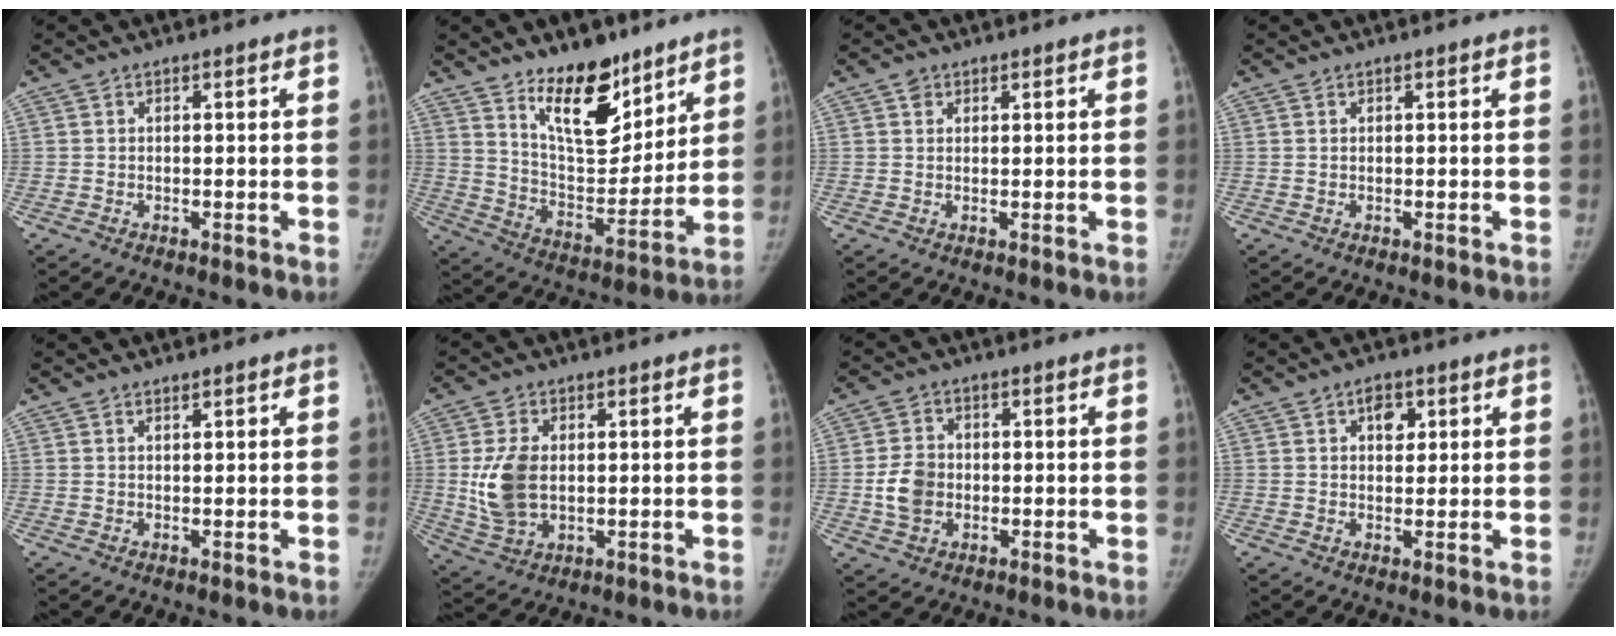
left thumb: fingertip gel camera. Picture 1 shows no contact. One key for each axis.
{"total": 15.6, "fx": 10.8, "fy": 7.0, "fz": 8.9, "tx": -0.092, "ty": -0.090, "tz": 0.190}
{"total": 1.5, "fx": 0.8, "fy": 1.2, "fz": 0.4, "tx": 0.005, "ty": -0.003, "tz": 0.011}
{"total": 0.0}
{"total": 0.7, "fx": 0.6, "fy": 0.2, "fz": 0.3, "tx": -0.004, "ty": -0.004, "tz": 0.012}
{"total": 9.6, "fx": 0.7, "fy": 6.3, "fz": 7.2, "tx": -0.136, "ty": -0.006, "tz": 0.025}
{"total": 6.3, "fx": -0.7, "fy": 5.1, "fz": 3.7, "tx": -0.056, "ty": 0.005, "tz": -0.013}
{"total": 4.0, "fx": 1.7, "fy": 2.6, "fz": 2.5, "tx": -0.018, "ty": -0.005, "tz": 0.023}